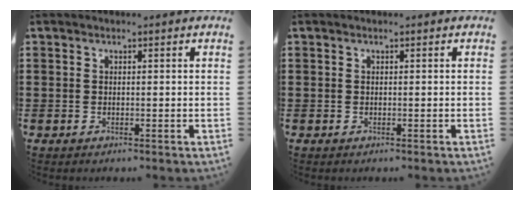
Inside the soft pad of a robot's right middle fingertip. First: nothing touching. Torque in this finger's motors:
{"motor_torque": [0.01, 0.06, 0.02, 0.01]}